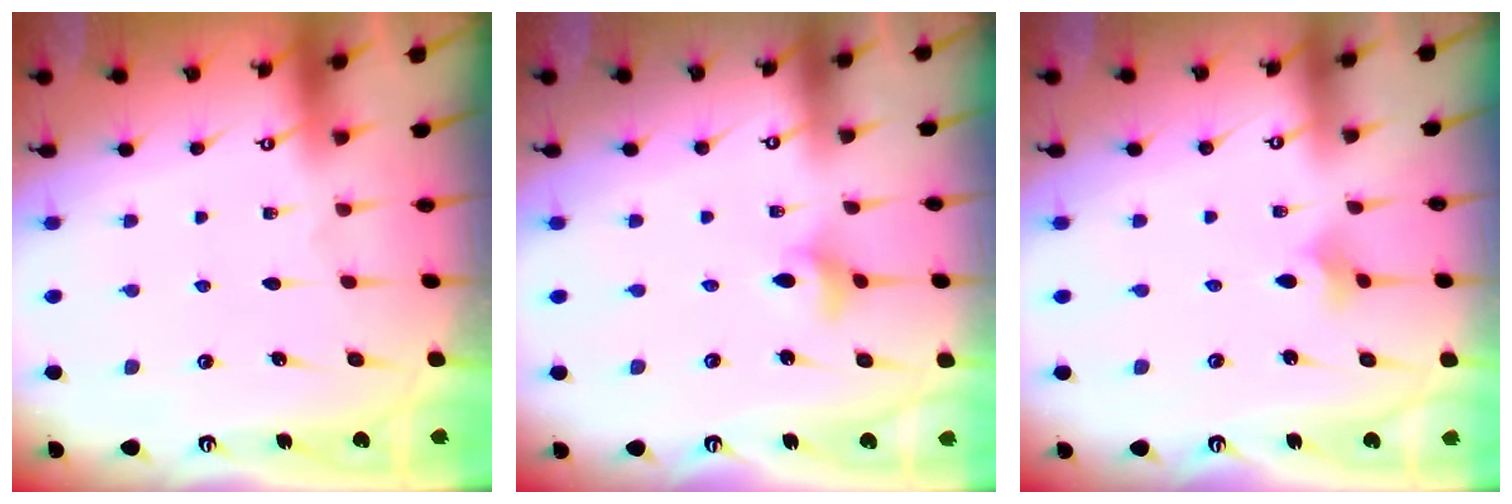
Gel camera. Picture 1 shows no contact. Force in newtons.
{"total": 3.0, "press": 3.0, "slide": 0.2}
{"total": 2.5, "press": 2.5, "slide": 0.5}